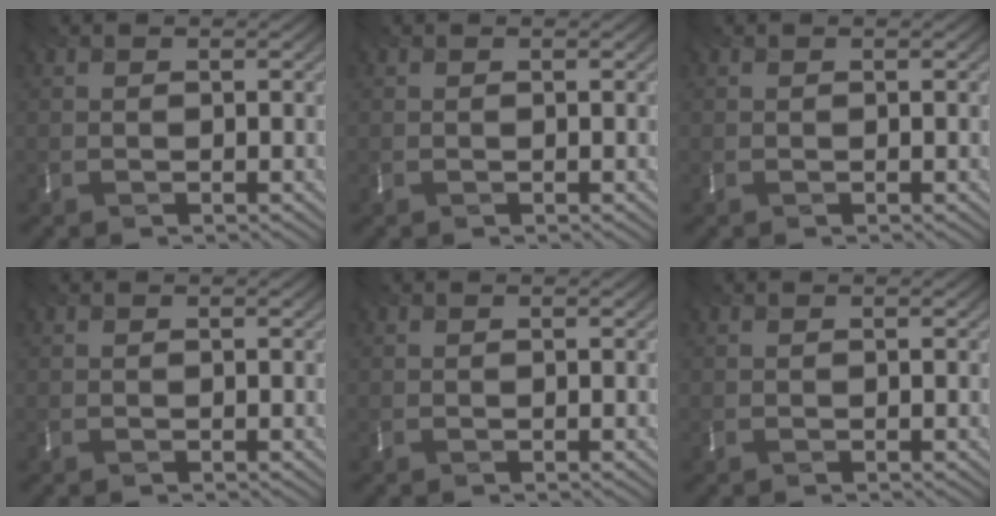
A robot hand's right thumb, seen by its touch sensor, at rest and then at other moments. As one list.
[{"total": 0.0}, {"total": 0.0}, {"total": 0.0}, {"total": 0.0}, {"total": 0.0}]